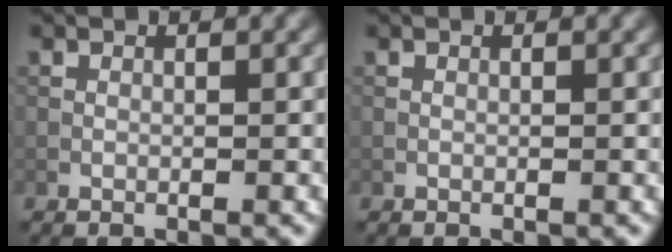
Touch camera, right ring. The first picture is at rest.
{"total": 0.0}